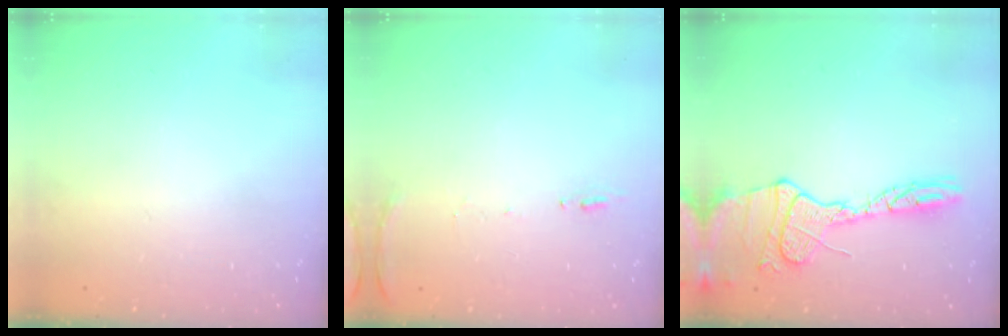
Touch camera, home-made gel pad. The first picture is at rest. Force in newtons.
{"total": 6.6, "press": 6.5, "slide": 0.7}
{"total": 14.8, "press": 14.8, "slide": 1.1}